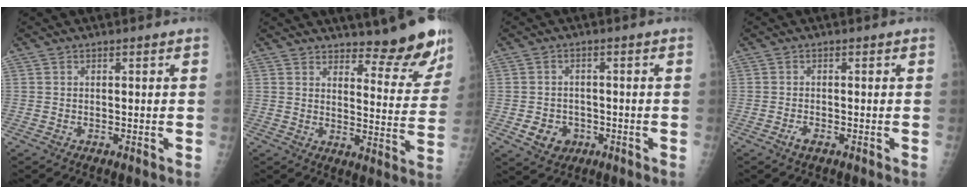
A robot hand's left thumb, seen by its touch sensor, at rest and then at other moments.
{"total": 12.3, "force": [10.4, 3.1, 5.8], "torque": [-0.038, -0.092, 0.132]}
{"total": 5.0, "force": [-1.7, 4.3, 2.0], "torque": [-0.015, 0.006, -0.019]}
{"total": 1.6, "force": [-0.9, 0.7, 1.1], "torque": [-0.025, 0.000, -0.018]}